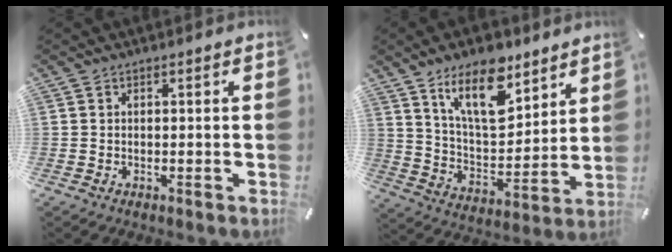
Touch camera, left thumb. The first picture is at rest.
{"total": 17.1, "force": [11.5, 8.1, 9.8], "torque": [-0.168, -0.056, 0.202]}